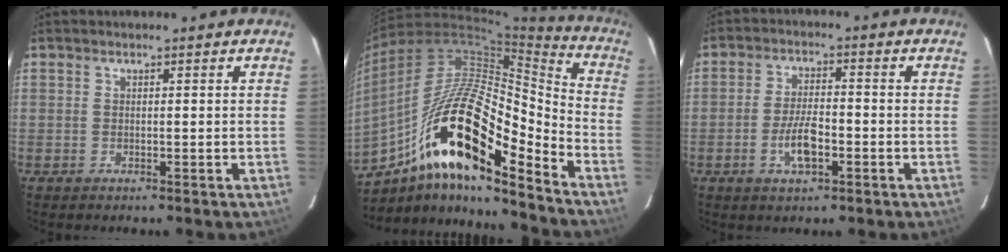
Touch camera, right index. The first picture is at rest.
{"total": 21.8, "force": [-11.7, 5.0, 17.7], "torque": [-0.318, 0.017, -0.197]}
{"total": 5.8, "force": [-2.1, 1.9, 5.1], "torque": [-0.100, 0.002, -0.036]}